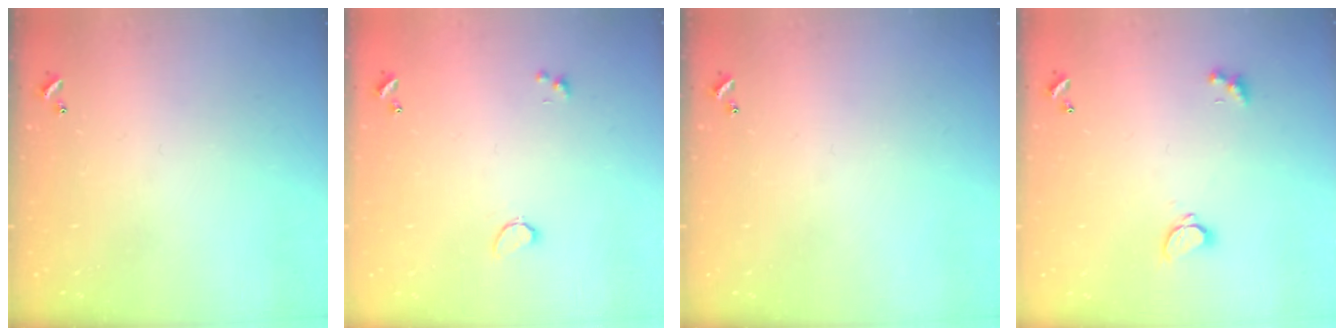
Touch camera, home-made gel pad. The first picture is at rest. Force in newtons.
{"total": 0.6, "press": 0.4, "slide": 0.5}
{"total": 0.0}
{"total": 1.6, "press": 1.6, "slide": 0.5}